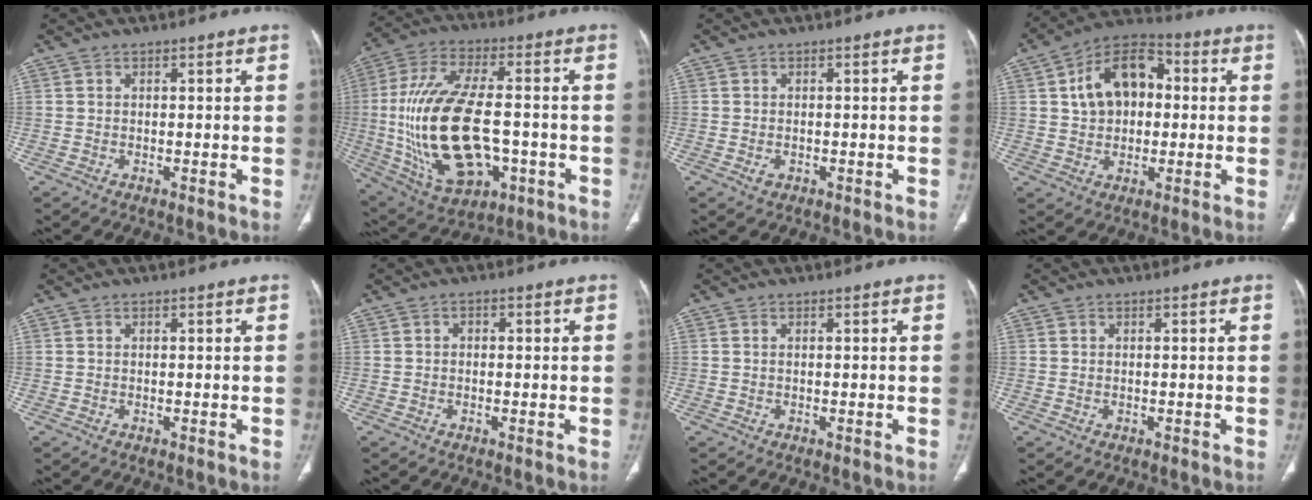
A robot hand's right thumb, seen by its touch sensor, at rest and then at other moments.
{"total": 24.1, "force": [-3.1, 12.4, 20.4], "torque": [-0.414, 0.009, -0.030]}
{"total": 1.2, "force": [-0.5, 0.9, 0.7], "torque": [-0.014, 0.003, -0.002]}
{"total": 13.5, "force": [2.2, 9.2, 9.7], "torque": [-0.135, 0.022, 0.026]}
{"total": 0.0}
{"total": 0.9, "force": [0.0, 0.7, 0.6], "torque": [-0.001, 0.004, -0.005]}
{"total": 0.0}
{"total": 0.0}